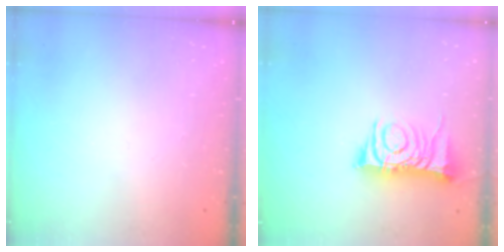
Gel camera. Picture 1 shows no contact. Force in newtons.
{"total": 8.2, "press": 8.2, "slide": 0.7}